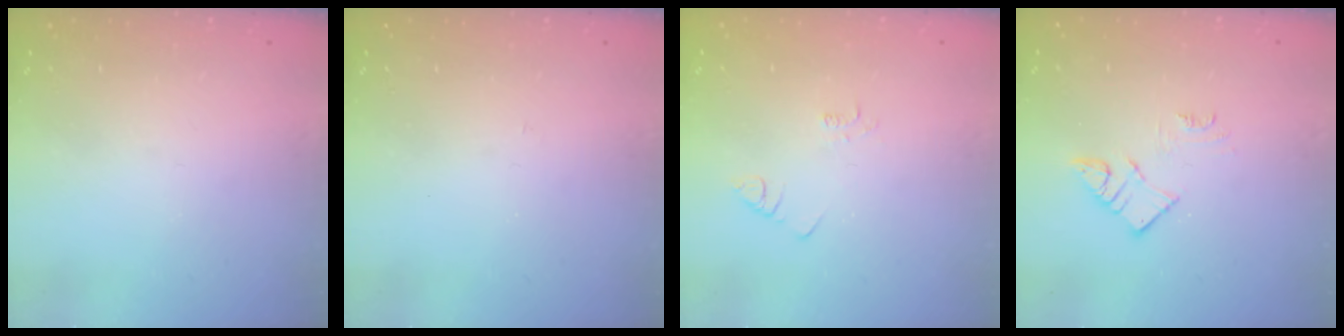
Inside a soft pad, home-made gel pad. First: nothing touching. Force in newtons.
{"total": 2.7, "press": 2.7, "slide": 0.3}
{"total": 2.1, "press": 2.1, "slide": 0.4}
{"total": 6.9, "press": 6.8, "slide": 0.3}